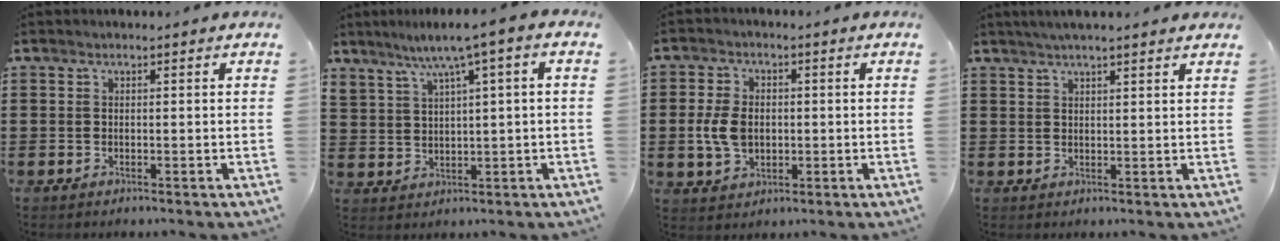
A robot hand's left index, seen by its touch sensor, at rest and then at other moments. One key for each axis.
{"total": 4.6, "fx": 2.6, "fy": 0.6, "fz": 3.8, "tx": -0.080, "ty": -0.008, "tz": 0.037}
{"total": 6.0, "fx": -0.3, "fy": 4.1, "fz": 4.4, "tx": -0.116, "ty": 0.001, "tz": -0.012}
{"total": 2.6, "fx": 2.3, "fy": -0.2, "fz": 1.2, "tx": -0.028, "ty": 0.003, "tz": 0.043}